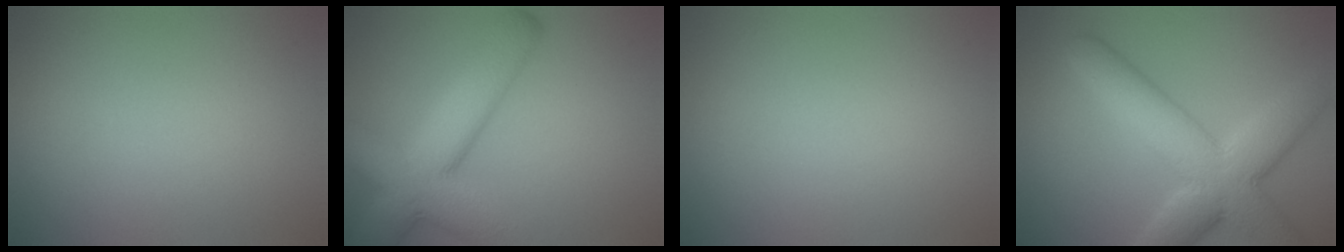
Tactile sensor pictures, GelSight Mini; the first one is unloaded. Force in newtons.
{"total": 8.7, "press": 8.7, "slide": 0.5}
{"total": 0.0}
{"total": 8.8, "press": 8.8, "slide": 0.4}